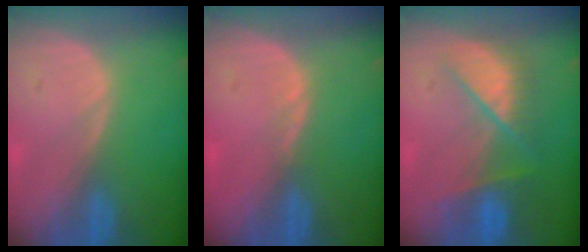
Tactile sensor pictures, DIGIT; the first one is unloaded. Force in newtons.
{"total": 0.7, "press": 0.7, "slide": 0.2}
{"total": 7.1, "press": 7.0, "slide": 0.6}